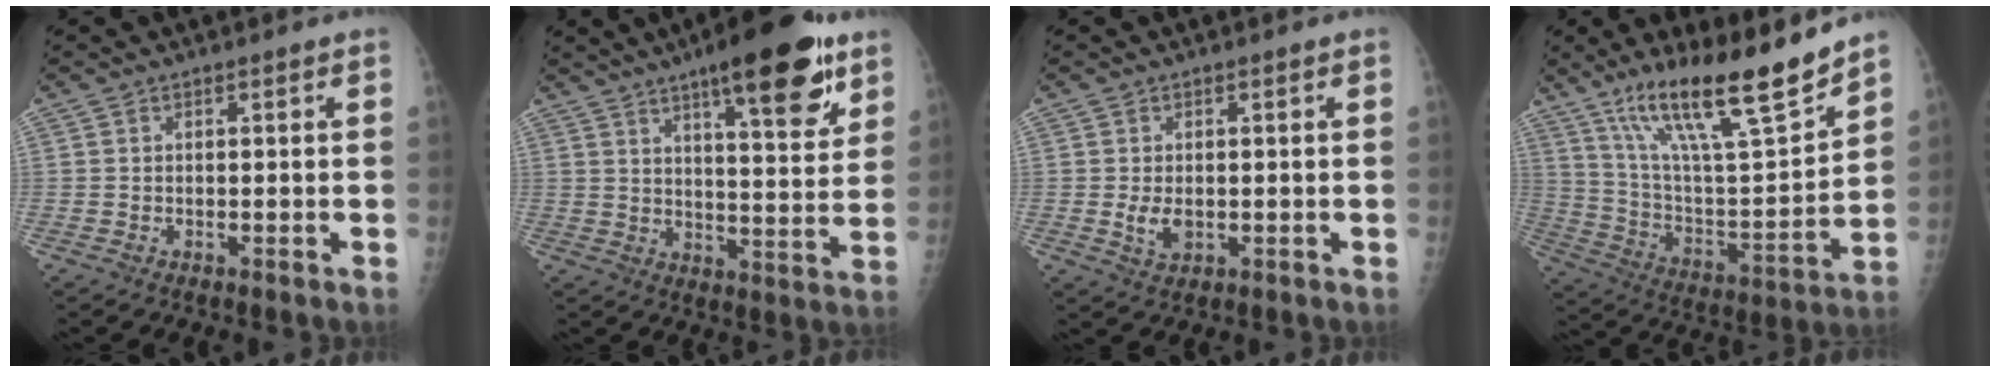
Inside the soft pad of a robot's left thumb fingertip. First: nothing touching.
{"total": 18.1, "force": [10.7, 5.0, 13.7], "torque": [-0.166, -0.047, 0.155]}
{"total": 3.4, "force": [-0.2, 2.2, 2.5], "torque": [-0.043, -0.007, 0.001]}
{"total": 22.0, "force": [16.1, 3.5, 14.6], "torque": [-0.225, -0.075, 0.285]}